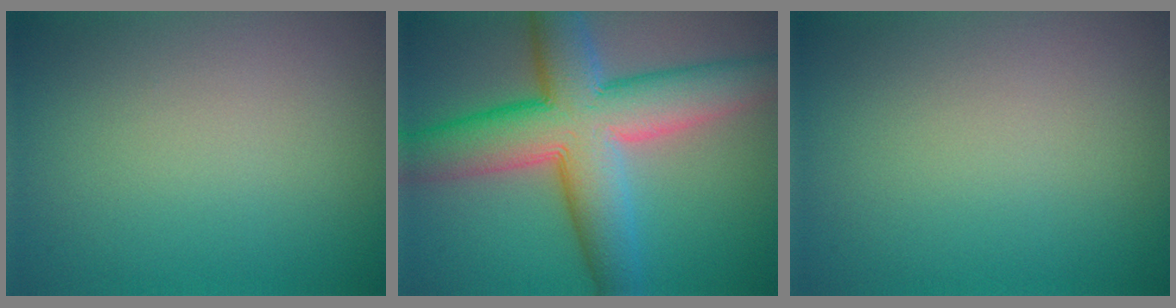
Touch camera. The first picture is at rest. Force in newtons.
{"total": 11.2, "press": 11.2, "slide": 0.2}
{"total": 0.0}